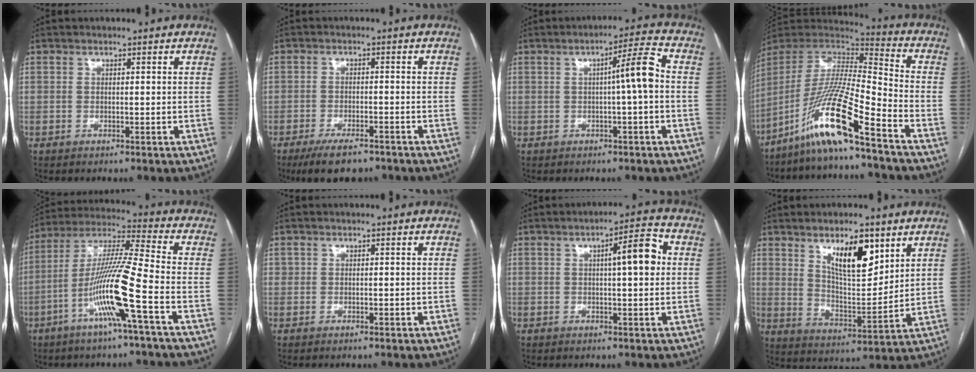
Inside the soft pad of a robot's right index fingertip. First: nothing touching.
{"total": 7.1, "force": [-5.4, 2.5, 3.9], "torque": [-0.066, -0.006, -0.089]}
{"total": 5.7, "force": [-0.1, -0.3, 5.7], "torque": [-0.085, 0.013, -0.003]}
{"total": 16.5, "force": [-10.8, -0.1, 12.5], "torque": [-0.257, -0.014, -0.206]}
{"total": 13.7, "force": [-5.1, -1.0, 12.6], "torque": [-0.249, 0.001, -0.103]}
{"total": 0.9, "force": [0.2, 0.8, 0.3], "torque": [-0.004, 0.005, 0.005]}
{"total": 7.0, "force": [1.2, 1.3, 6.8], "torque": [-0.097, 0.018, 0.014]}
{"total": 11.0, "force": [6.2, 3.5, 8.4], "torque": [-0.145, -0.004, 0.115]}